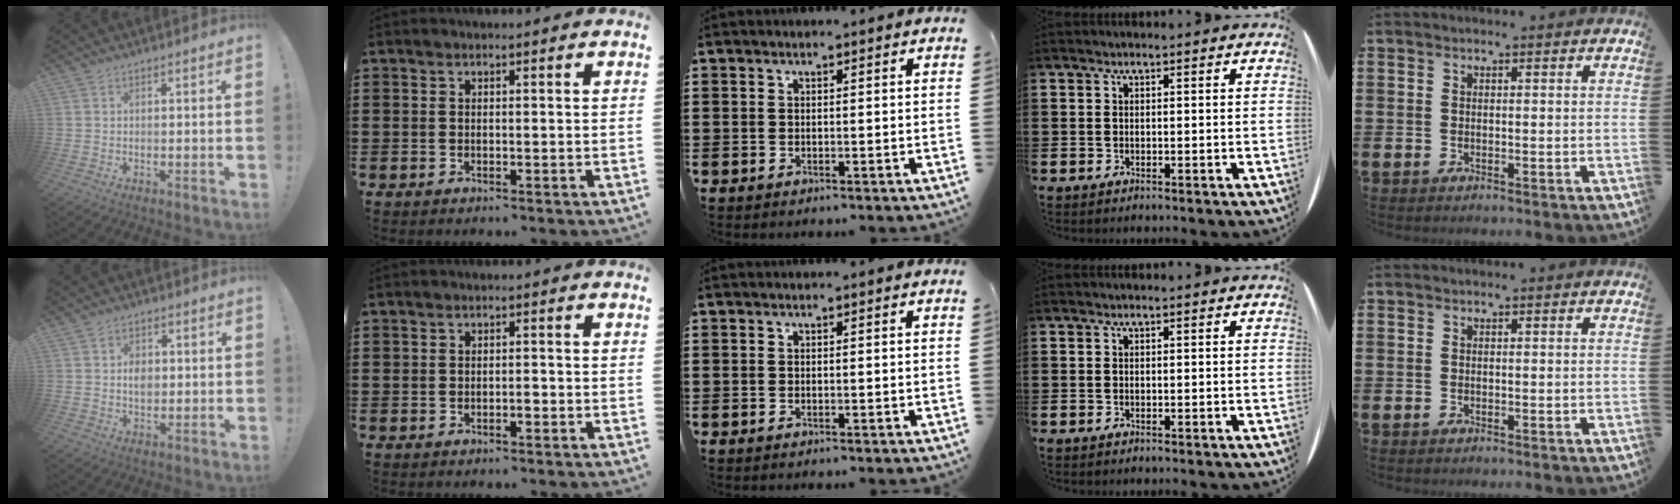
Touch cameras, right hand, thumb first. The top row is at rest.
{"thumb": {"total": 4.1, "force": [0.2, 3.3, 2.4], "torque": [-0.021, -0.005, -0.002]}, "index": {"total": 1.1, "force": [-0.5, 0.5, 0.9], "torque": [-0.016, -0.001, -0.008]}}